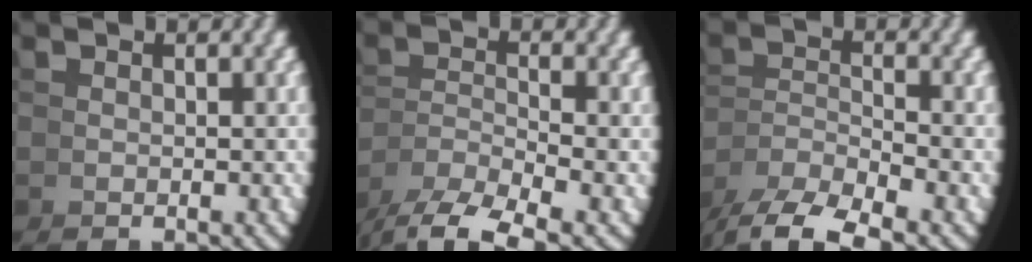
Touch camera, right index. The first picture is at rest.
{"total": 5.1, "force": [-3.6, 2.1, 2.9], "torque": [-0.053, -0.014, -0.052]}
{"total": 5.0, "force": [-3.8, 2.1, 2.6], "torque": [-0.053, -0.015, -0.056]}